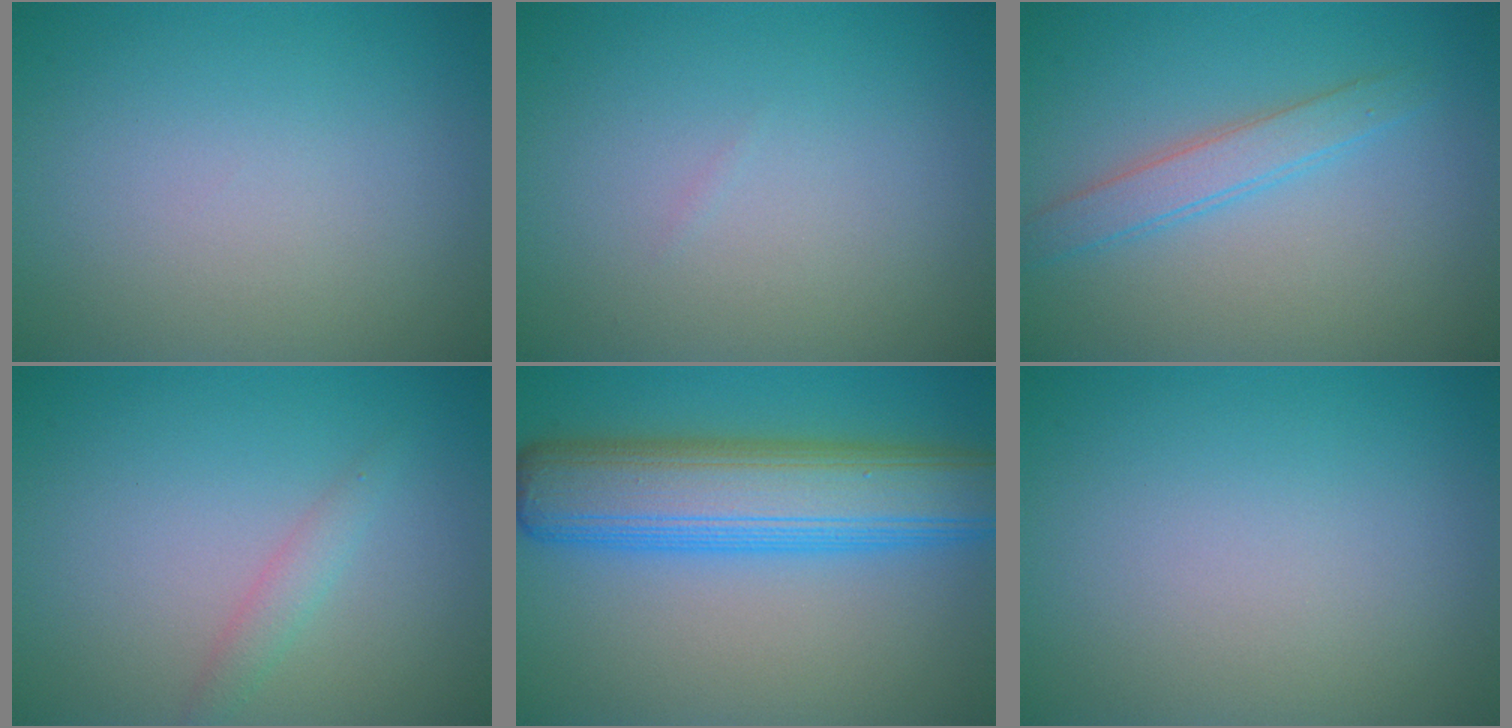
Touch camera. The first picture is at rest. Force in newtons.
{"total": 0.0}
{"total": 2.5, "press": 2.5, "slide": 0.2}
{"total": 1.4, "press": 1.4, "slide": 0.1}
{"total": 9.8, "press": 9.8, "slide": 0.1}
{"total": 0.0}